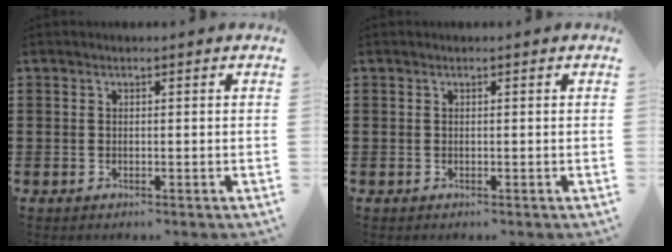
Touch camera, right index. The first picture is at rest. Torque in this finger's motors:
{"motor_torque": [0.00, 0.00, 0.00, 0.00]}